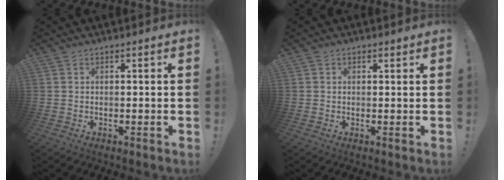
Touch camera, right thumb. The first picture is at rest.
{"total": 0.7, "force": [0.5, 0.6, 0.0], "torque": [0.005, -0.001, 0.008]}